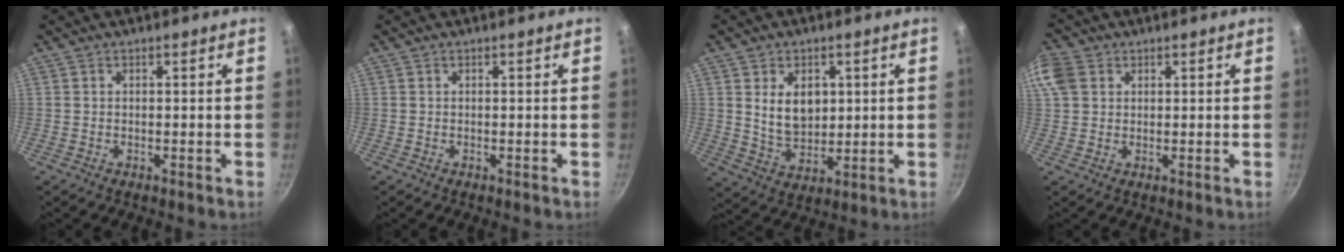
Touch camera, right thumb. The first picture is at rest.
{"total": 0.0}
{"total": 8.8, "force": [2.1, 6.1, 5.9], "torque": [-0.078, -0.021, 0.049]}
{"total": 7.7, "force": [2.7, 6.0, 3.9], "torque": [-0.082, 0.011, 0.050]}